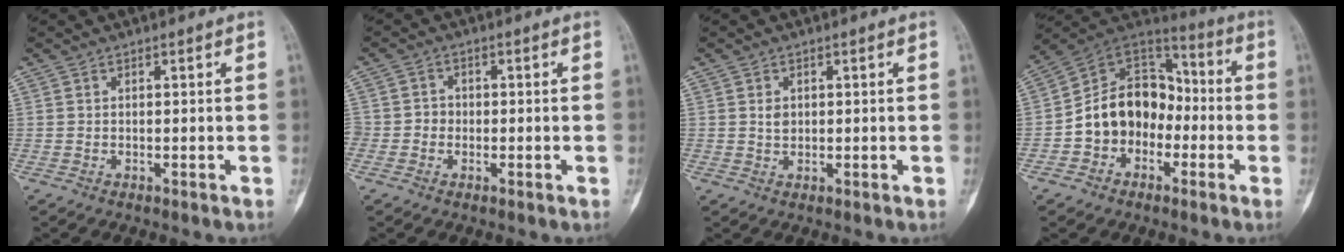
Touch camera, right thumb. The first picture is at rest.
{"total": 2.6, "force": [-0.6, 2.4, 0.8], "torque": [0.008, 0.010, -0.017]}
{"total": 1.8, "force": [0.4, 1.4, 1.1], "torque": [-0.009, 0.000, 0.008]}
{"total": 15.1, "force": [-3.3, 11.9, 8.8], "torque": [-0.109, 0.063, -0.068]}